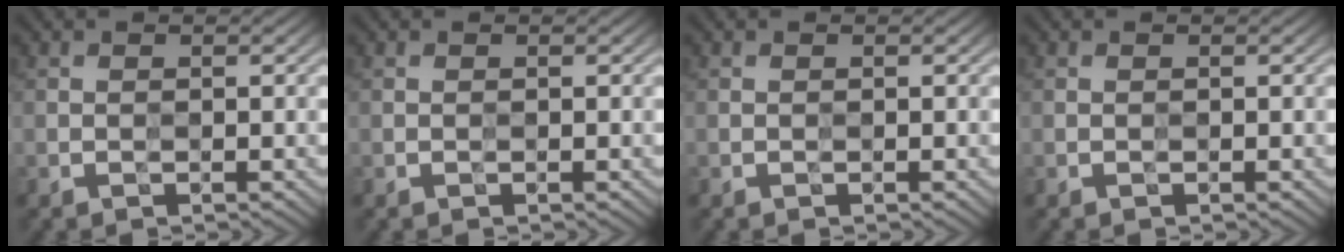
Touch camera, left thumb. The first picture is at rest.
{"total": 0.0}
{"total": 0.0}
{"total": 0.0}